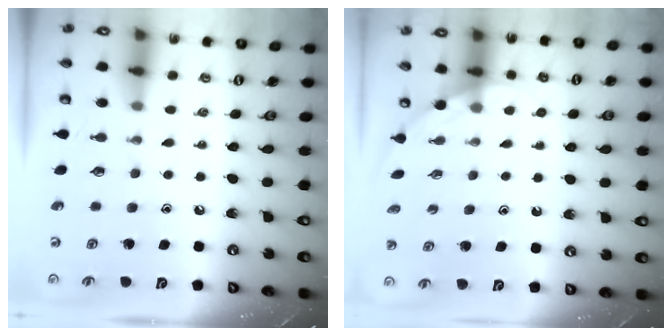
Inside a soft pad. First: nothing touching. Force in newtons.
{"total": 1.8, "press": 1.8, "slide": 0.1}